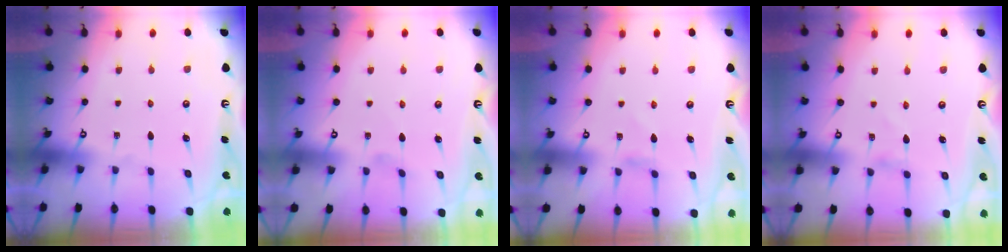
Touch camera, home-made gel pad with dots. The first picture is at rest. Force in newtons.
{"total": 0.0}
{"total": 1.5, "press": 1.4, "slide": 0.3}
{"total": 1.4, "press": 1.4, "slide": 0.1}